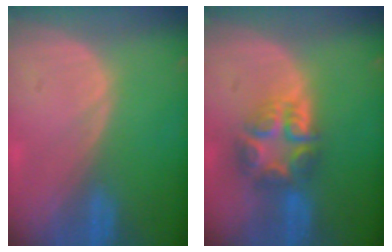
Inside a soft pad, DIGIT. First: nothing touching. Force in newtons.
{"total": 7.7, "press": 6.7, "slide": 3.8}